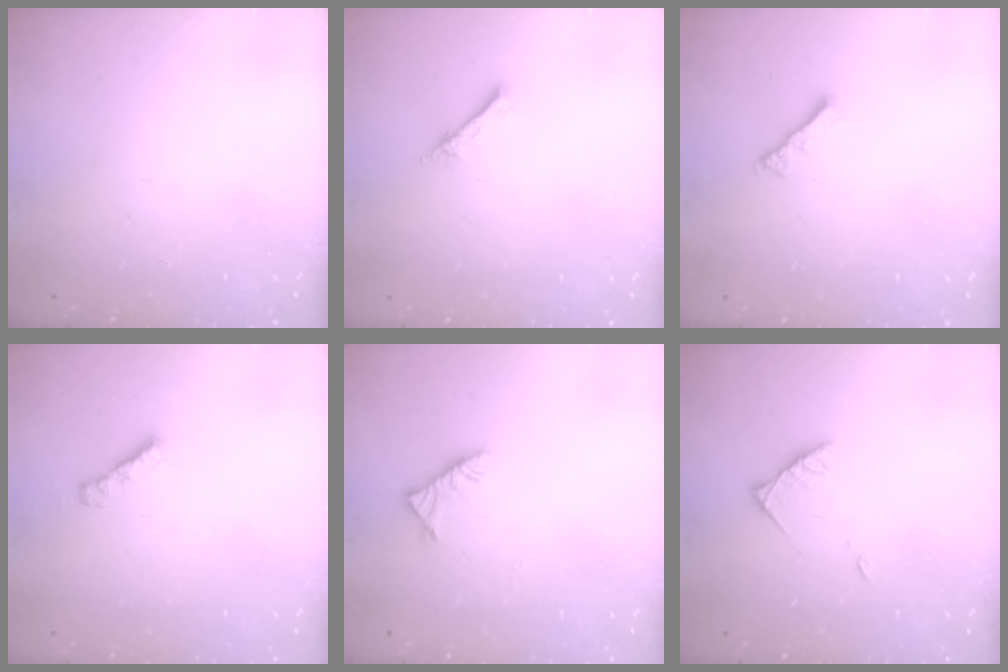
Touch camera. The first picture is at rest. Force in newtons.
{"total": 2.4, "press": 2.4, "slide": 0.3}
{"total": 2.8, "press": 2.8, "slide": 0.6}
{"total": 2.3, "press": 2.3, "slide": 0.4}
{"total": 3.4, "press": 3.3, "slide": 0.8}
{"total": 4.2, "press": 4.1, "slide": 0.6}